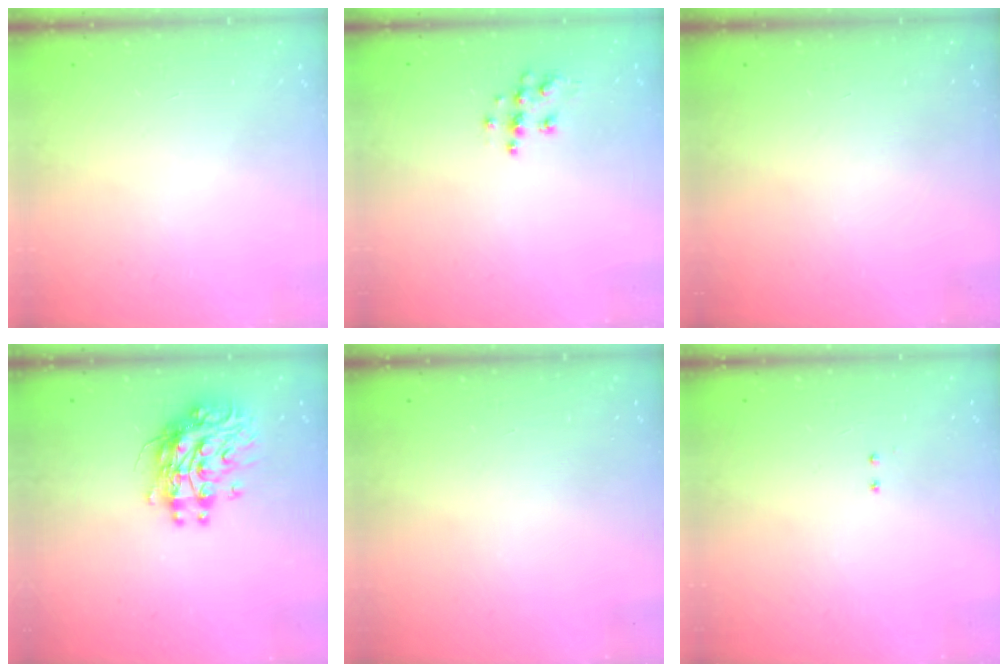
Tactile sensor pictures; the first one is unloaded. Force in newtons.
{"total": 7.4, "press": 7.4, "slide": 0.2}
{"total": 0.0}
{"total": 11.5, "press": 11.4, "slide": 0.9}
{"total": 0.0}
{"total": 2.0, "press": 2.0, "slide": 0.4}